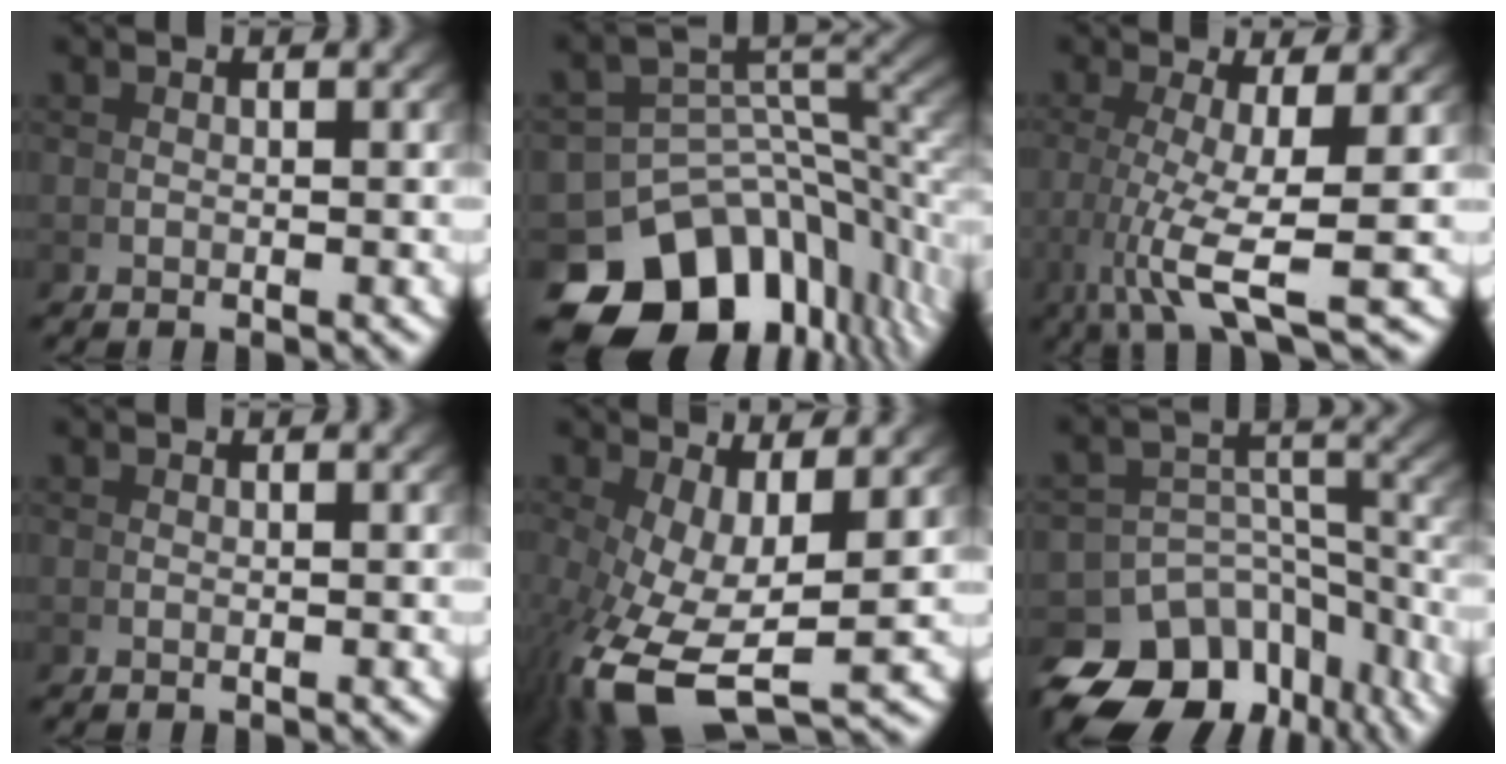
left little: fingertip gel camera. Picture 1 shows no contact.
{"total": 14.9, "force": [-6.4, 9.7, 9.4], "torque": [-0.139, -0.050, -0.078]}
{"total": 6.4, "force": [-1.2, 1.4, 6.1], "torque": [-0.133, -0.032, -0.002]}
{"total": 0.0}
{"total": 8.0, "force": [-3.1, 3.3, 6.6], "torque": [-0.163, -0.058, -0.015]}
{"total": 11.2, "force": [-5.5, 7.2, 6.5], "torque": [-0.097, -0.045, -0.073]}